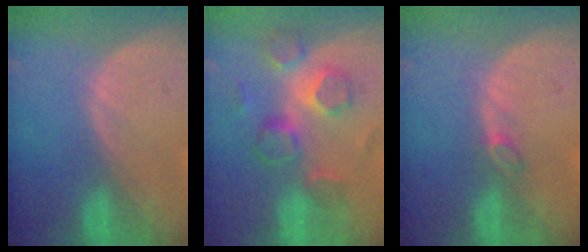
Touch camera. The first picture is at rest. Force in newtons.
{"total": 9.0, "press": 7.8, "slide": 4.4}
{"total": 1.7, "press": 1.7, "slide": 0.4}